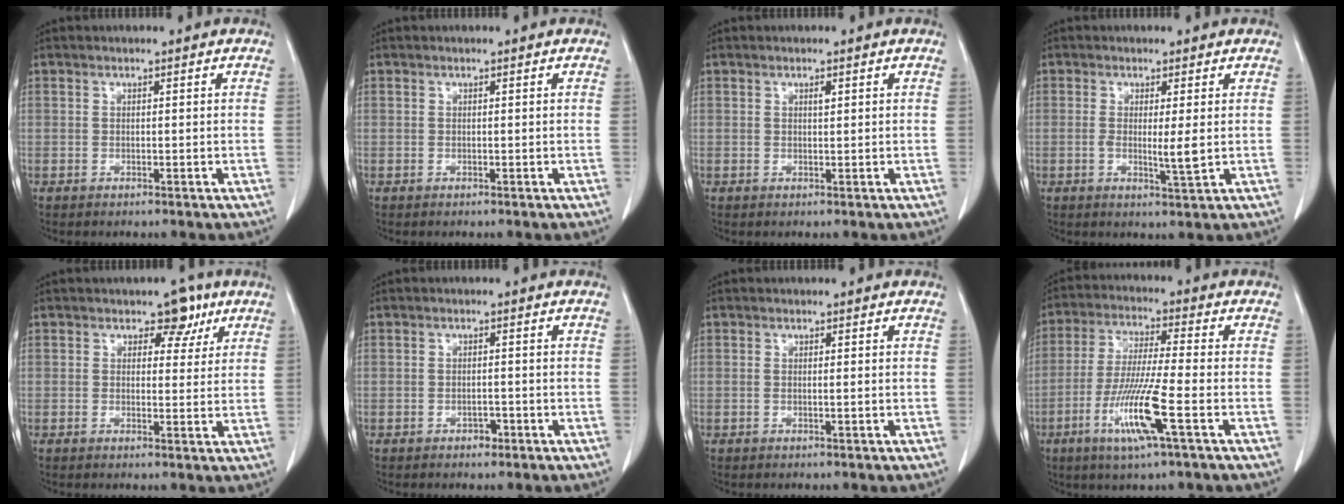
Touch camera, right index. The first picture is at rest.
{"total": 0.0}
{"total": 0.8, "force": [0.4, 0.2, 0.6], "torque": [-0.012, -0.002, 0.006]}
{"total": 3.4, "force": [0.0, 0.1, 3.4], "torque": [-0.059, -0.007, 0.001]}
{"total": 4.1, "force": [2.3, 2.7, 2.1], "torque": [-0.013, 0.005, 0.027]}
{"total": 1.4, "force": [-0.8, 0.9, 0.8], "torque": [-0.012, 0.002, -0.009]}
{"total": 0.6, "force": [0.0, -0.1, 0.6], "torque": [-0.011, -0.002, -0.001]}
{"total": 11.1, "force": [-4.3, -0.2, 10.2], "torque": [-0.205, -0.021, -0.086]}